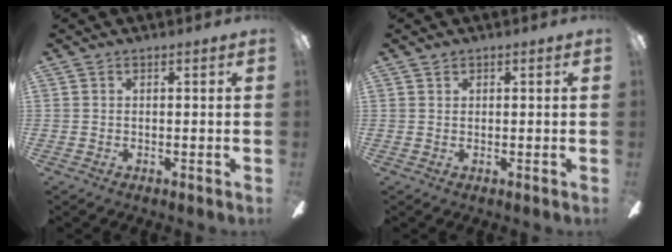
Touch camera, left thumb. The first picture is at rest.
{"total": 0.6, "force": [0.5, 0.4, 0.1], "torque": [-0.003, 0.002, 0.009]}